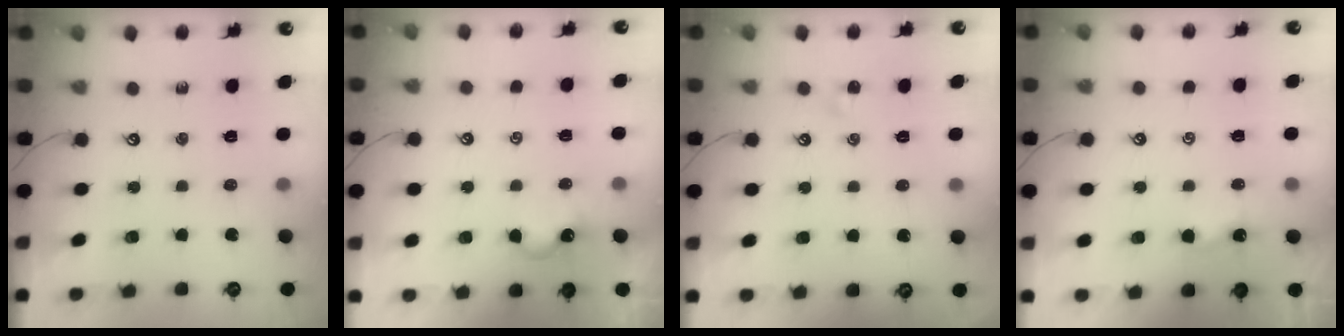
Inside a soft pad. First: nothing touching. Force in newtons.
{"total": 2.5, "press": 2.5, "slide": 0.2}
{"total": 1.1, "press": 1.0, "slide": 0.4}
{"total": 0.8, "press": 0.7, "slide": 0.2}